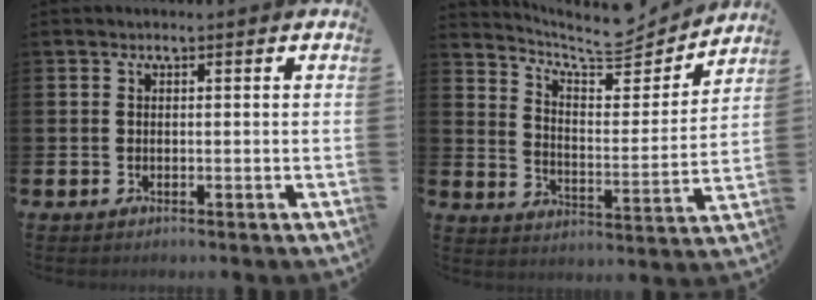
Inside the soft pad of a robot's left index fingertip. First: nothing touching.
{"total": 7.5, "force": [6.9, 1.9, 2.4], "torque": [-0.067, -0.057, 0.114]}